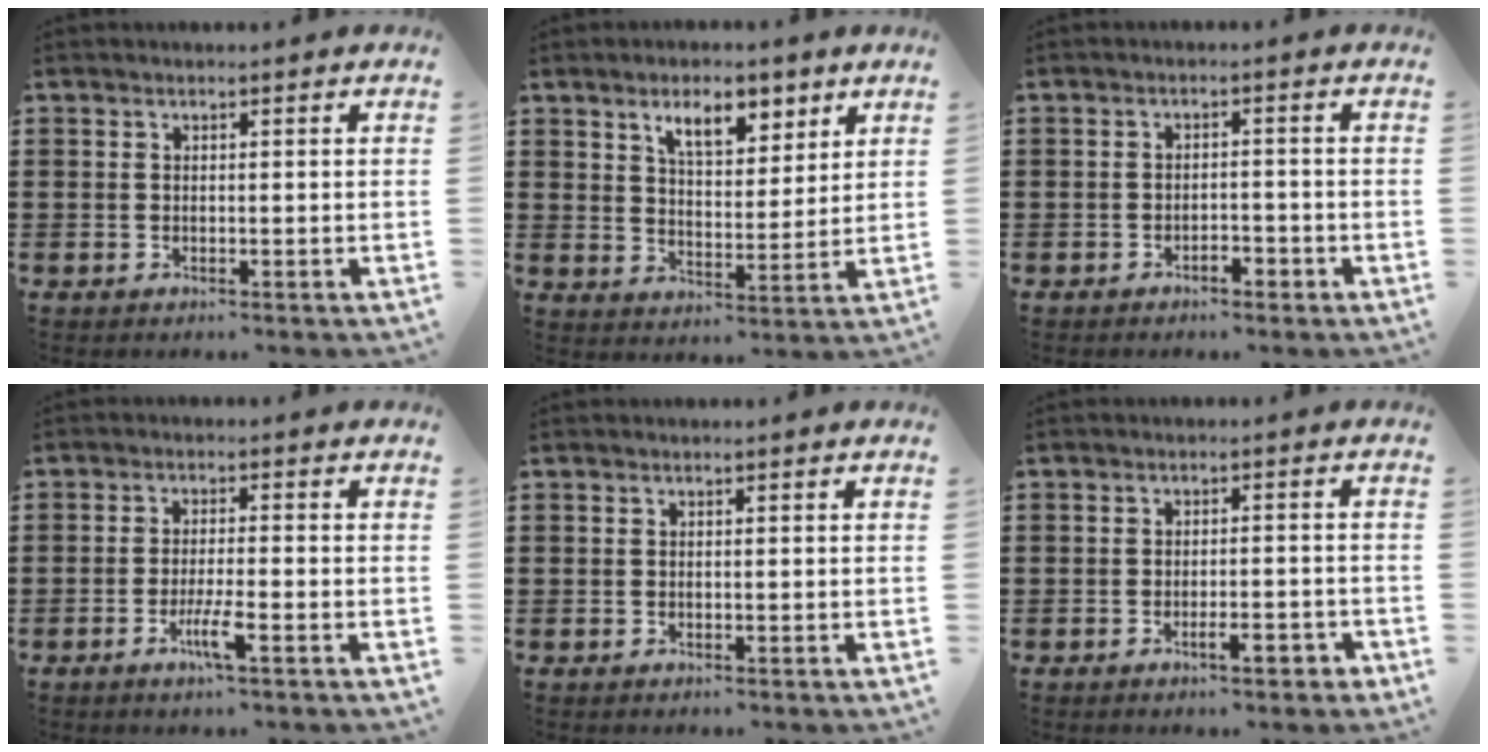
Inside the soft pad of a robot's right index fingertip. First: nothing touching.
{"total": 7.2, "force": [4.7, 3.1, 4.5], "torque": [-0.071, -0.006, 0.078]}
{"total": 1.9, "force": [-1.5, 0.8, 0.8], "torque": [-0.019, 0.003, -0.031]}
{"total": 4.3, "force": [-2.2, 0.2, 3.7], "torque": [-0.075, -0.012, -0.041]}
{"total": 0.0}
{"total": 3.8, "force": [-2.2, 1.3, 2.9], "torque": [-0.046, 0.005, -0.038]}